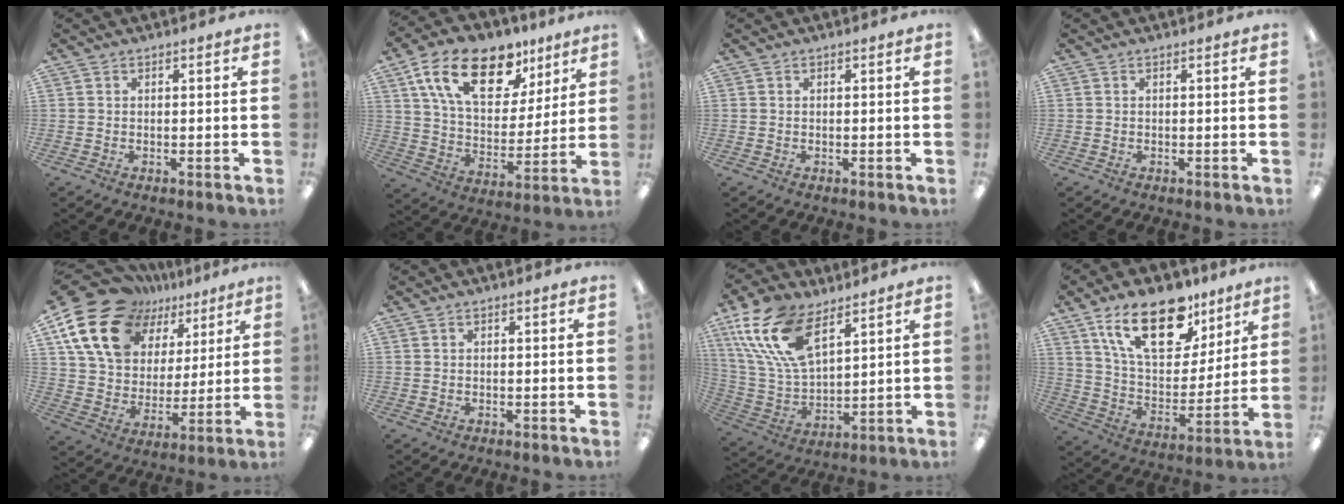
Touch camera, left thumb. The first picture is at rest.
{"total": 20.5, "force": [11.6, 11.3, 12.7], "torque": [-0.217, -0.043, 0.205]}
{"total": 0.0}
{"total": 0.0}
{"total": 20.8, "force": [12.0, 13.7, 10.1], "torque": [-0.211, -0.059, 0.223]}
{"total": 0.5, "force": [0.3, 0.4, 0.1], "torque": [-0.002, 0.005, 0.004]}
{"total": 18.8, "force": [10.0, 9.4, 12.9], "torque": [-0.294, -0.029, 0.177]}
{"total": 21.2, "force": [13.0, 10.8, 12.9], "torque": [-0.213, -0.056, 0.227]}